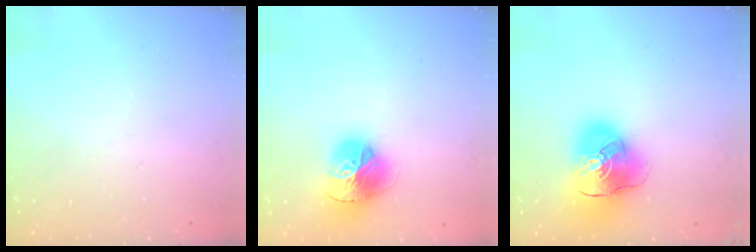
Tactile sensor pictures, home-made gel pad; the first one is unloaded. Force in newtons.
{"total": 17.3, "press": 17.2, "slide": 1.8}
{"total": 15.9, "press": 15.6, "slide": 2.7}